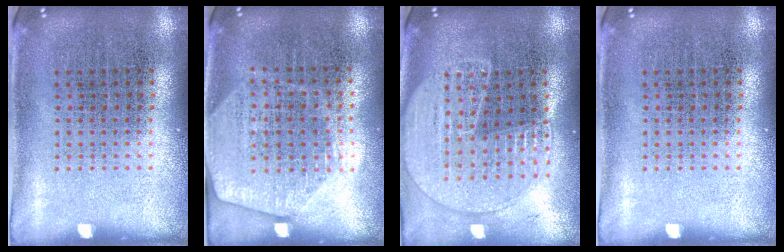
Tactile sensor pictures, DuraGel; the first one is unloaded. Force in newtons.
{"total": 2.0, "press": 1.7, "slide": 0.9}
{"total": 1.7, "press": 1.6, "slide": 0.6}
{"total": 0.0}